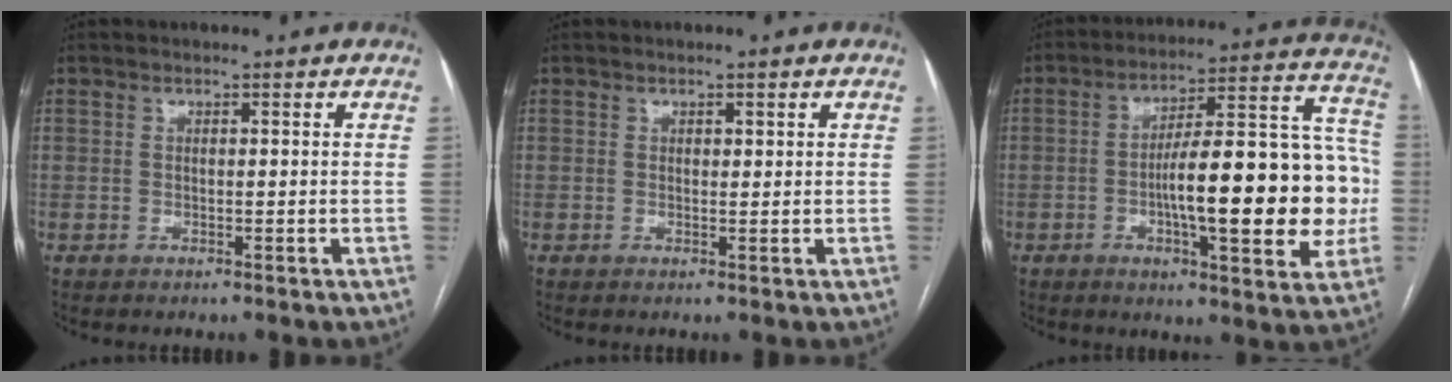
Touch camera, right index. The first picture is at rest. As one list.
[{"total": 1.1, "force": [0.5, 0.5, 0.9], "torque": [-0.011, 0.000, 0.008]}, {"total": 21.2, "force": [-2.7, 4.7, 20.5], "torque": [-0.260, 0.036, -0.035]}]